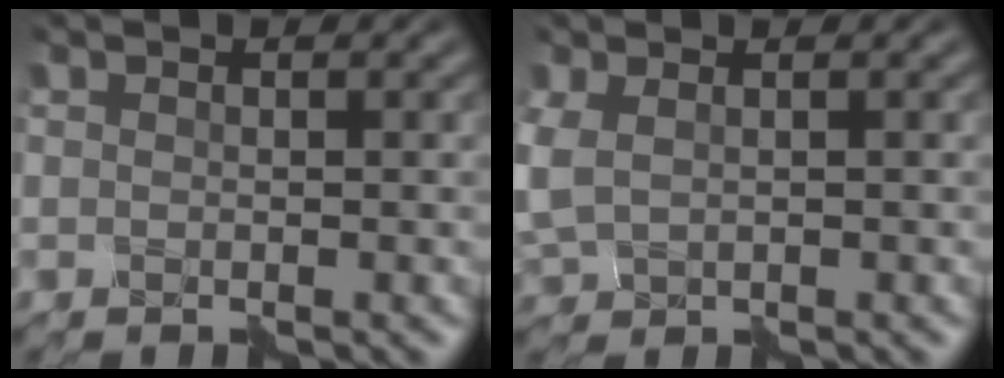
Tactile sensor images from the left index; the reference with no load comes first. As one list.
[{"total": 3.4, "force": [-0.2, 2.4, 2.4], "torque": [-0.069, -0.002, -0.001]}]